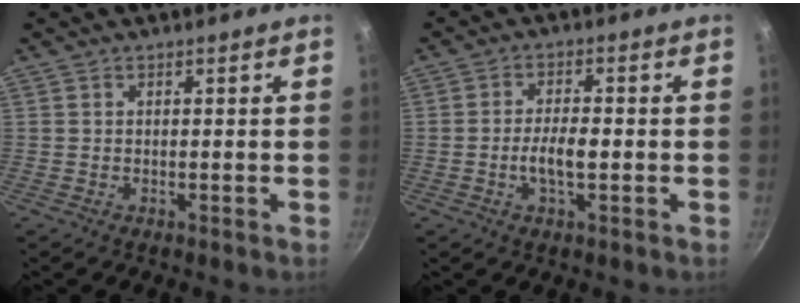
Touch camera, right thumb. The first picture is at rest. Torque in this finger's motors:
{"motor_torque": [-0.04, -0.15, 1.17, -0.20, 0.01]}